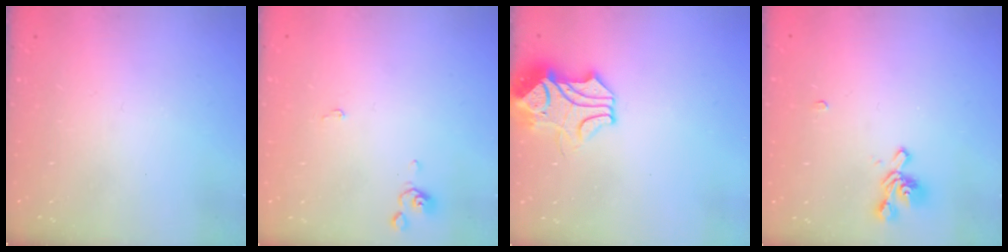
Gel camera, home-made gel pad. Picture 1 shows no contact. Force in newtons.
{"total": 0.0}
{"total": 3.8, "press": 3.6, "slide": 1.3}
{"total": 1.0, "press": 0.2, "slide": 1.0}